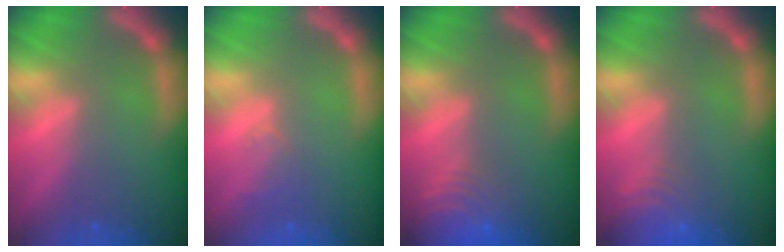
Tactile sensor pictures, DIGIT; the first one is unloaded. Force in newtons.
{"total": 1.5}
{"total": 8.5}
{"total": 6.0}